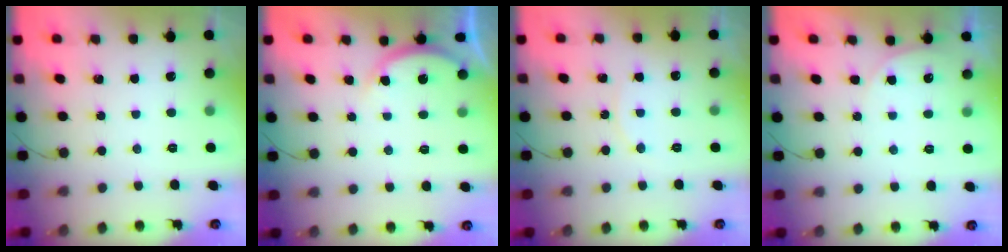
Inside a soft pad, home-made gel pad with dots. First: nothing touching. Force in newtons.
{"total": 3.9, "press": 3.8, "slide": 0.5}
{"total": 4.2, "press": 4.2, "slide": 0.4}
{"total": 3.6, "press": 3.6, "slide": 0.5}